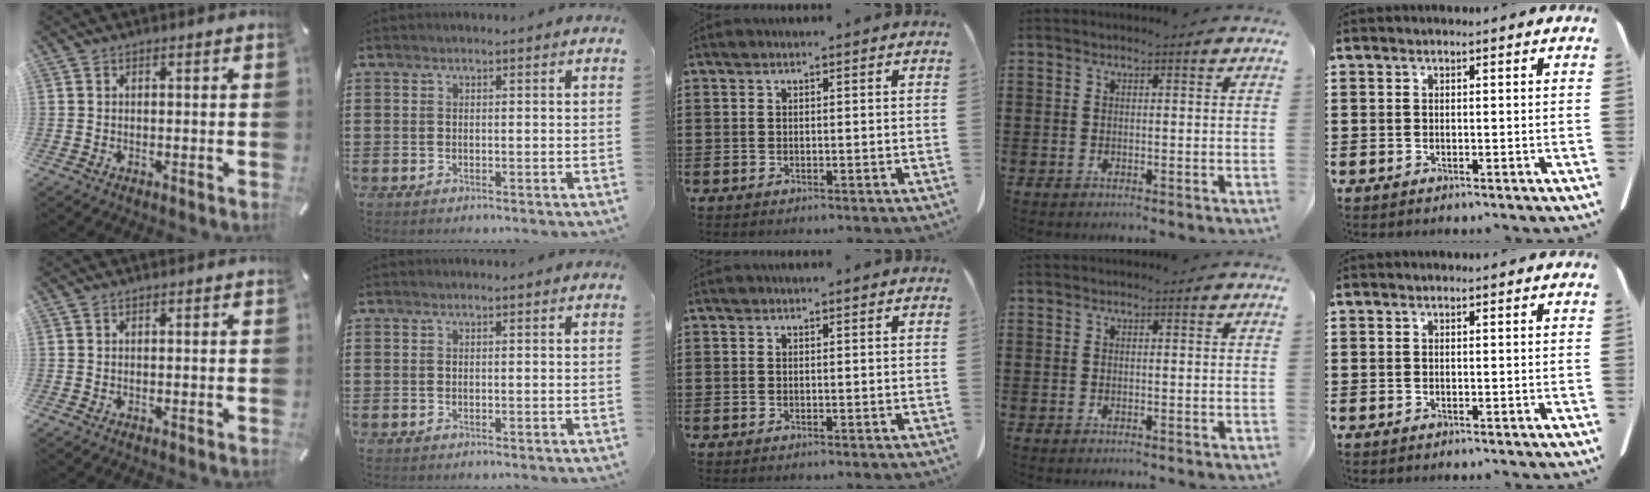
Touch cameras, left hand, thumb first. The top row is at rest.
{}